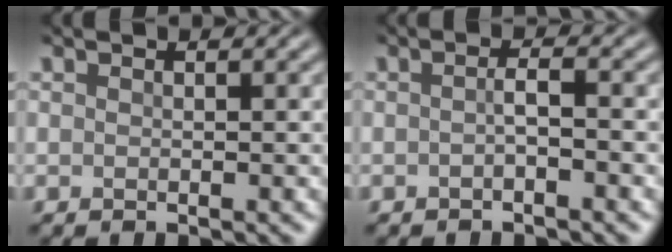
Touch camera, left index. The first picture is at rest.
{"total": 1.2, "force": [-0.5, 0.2, 1.2], "torque": [-0.020, 0.003, -0.009]}